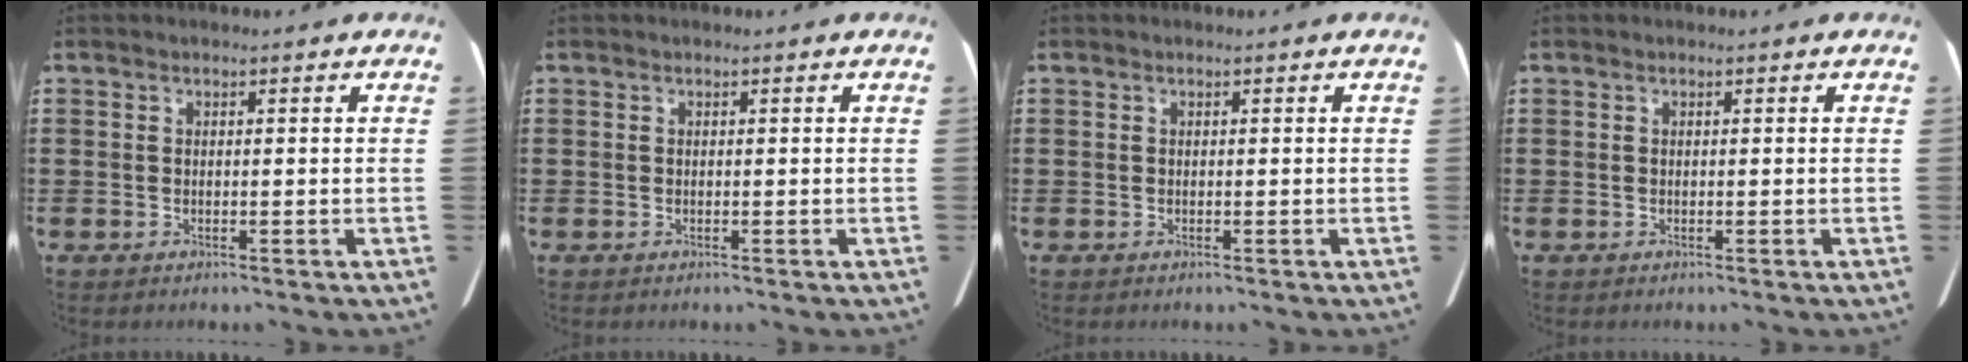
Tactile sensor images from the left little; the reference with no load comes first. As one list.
[{"total": 0.0}, {"total": 0.0}, {"total": 0.0}]